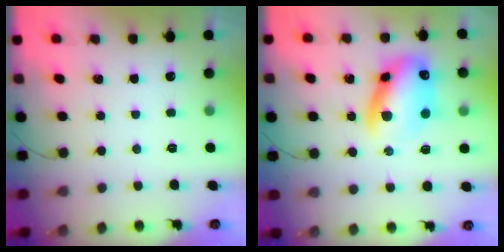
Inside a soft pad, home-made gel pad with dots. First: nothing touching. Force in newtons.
{"total": 14.0, "press": 13.7, "slide": 2.9}